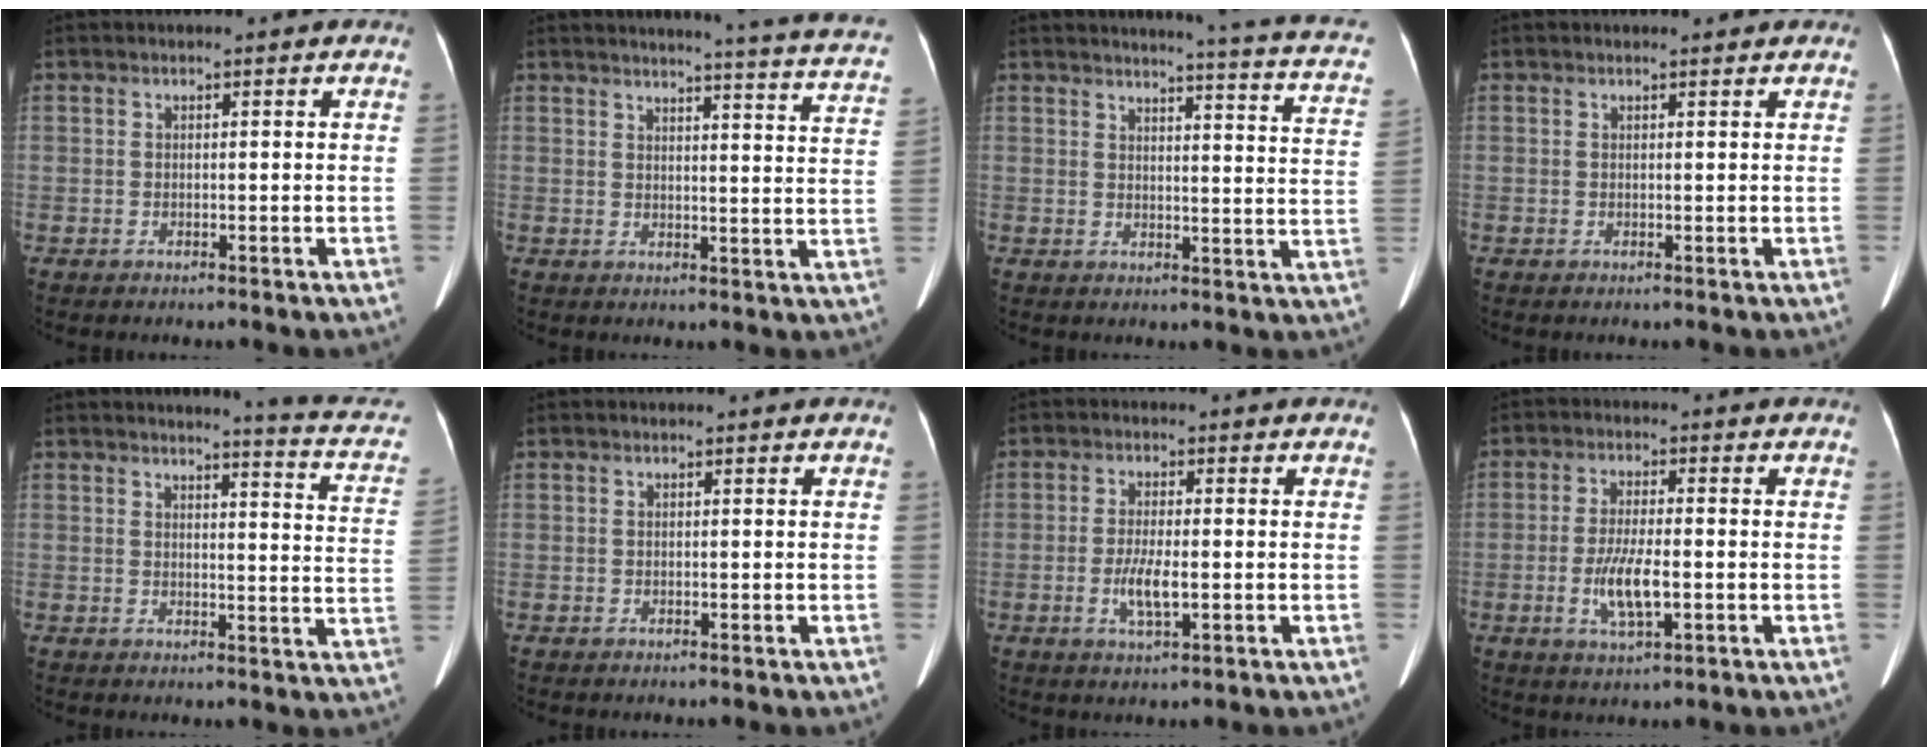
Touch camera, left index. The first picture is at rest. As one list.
[{"total": 20.2, "force": [18.7, -0.4, 7.6], "torque": [-0.096, -0.079, 0.198]}, {"total": 15.6, "force": [13.3, 0.2, 8.3], "torque": [-0.108, -0.059, 0.129]}, {"total": 1.2, "force": [1.2, 0.1, 0.3], "torque": [-0.010, 0.003, 0.017]}, {"total": 10.3, "force": [9.1, 0.0, 4.8], "torque": [-0.054, -0.051, 0.075]}, {"total": 0.0}, {"total": 4.2, "force": [-0.9, 0.8, 4.0], "torque": [-0.084, -0.006, -0.014]}, {"total": 6.1, "force": [-1.5, 1.3, 5.8], "torque": [-0.120, -0.007, -0.025]}]